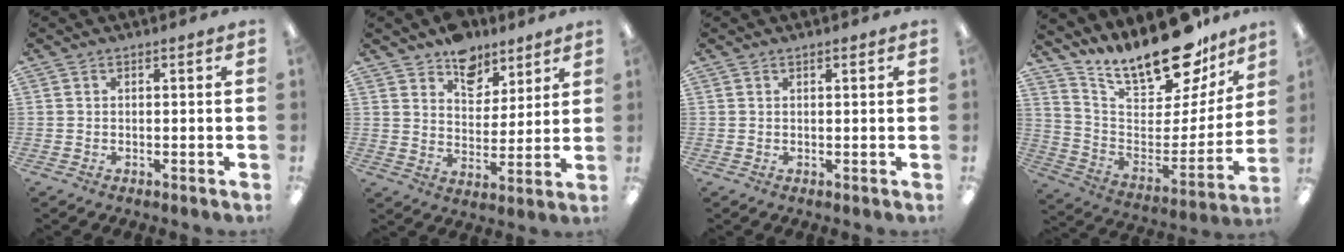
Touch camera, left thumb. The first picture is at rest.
{"total": 9.7, "force": [7.9, 5.6, 1.4], "torque": [-0.020, -0.057, 0.148]}
{"total": 0.6, "force": [0.5, 0.1, 0.3], "torque": [-0.006, 0.001, 0.009]}
{"total": 21.7, "force": [18.0, 7.1, 9.9], "torque": [-0.156, -0.133, 0.309]}